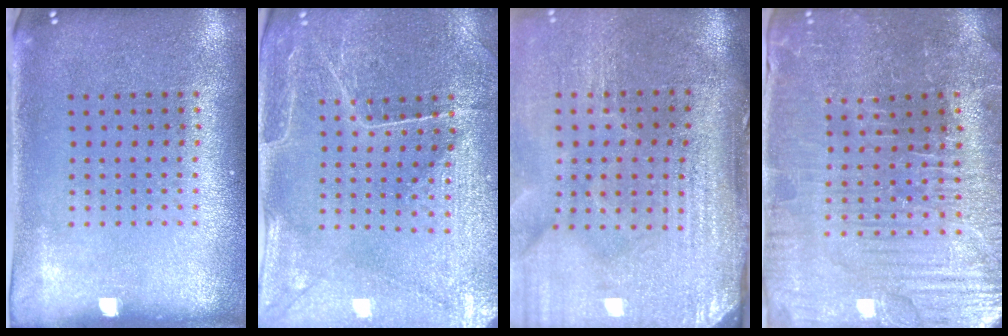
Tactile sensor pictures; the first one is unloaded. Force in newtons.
{"total": 1.3, "press": 1.3, "slide": 0.3}
{"total": 4.7, "press": 3.9, "slide": 2.5}
{"total": 3.6, "press": 3.6, "slide": 0.4}